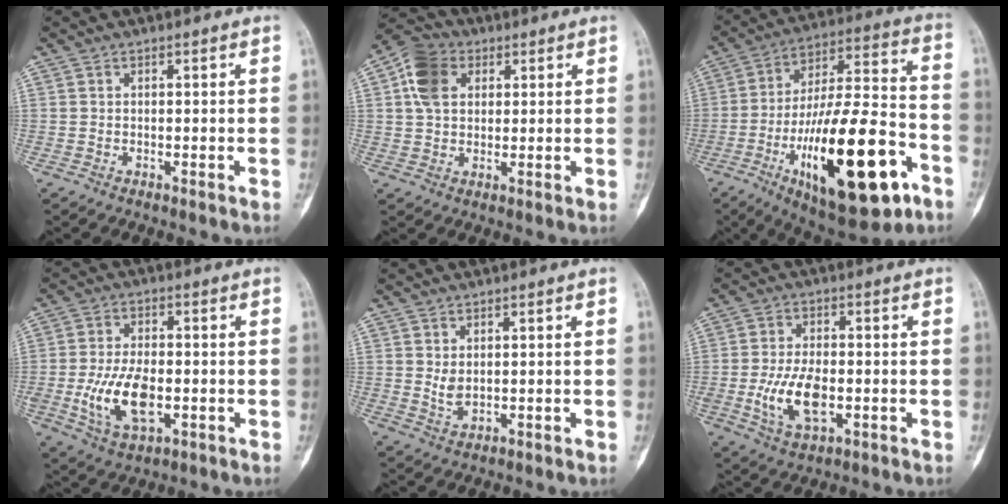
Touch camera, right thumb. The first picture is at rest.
{"total": 8.8, "force": [2.6, 6.5, 5.2], "torque": [-0.090, 0.009, 0.042]}
{"total": 28.6, "force": [-11.4, 10.0, 24.3], "torque": [-0.404, 0.048, -0.170]}
{"total": 11.6, "force": [-2.3, 6.1, 9.5], "torque": [-0.178, -0.001, -0.033]}
{"total": 2.7, "force": [0.7, 1.6, 2.1], "torque": [-0.029, -0.010, 0.019]}
{"total": 10.0, "force": [-2.0, 5.3, 8.3], "torque": [-0.154, -0.001, -0.030]}